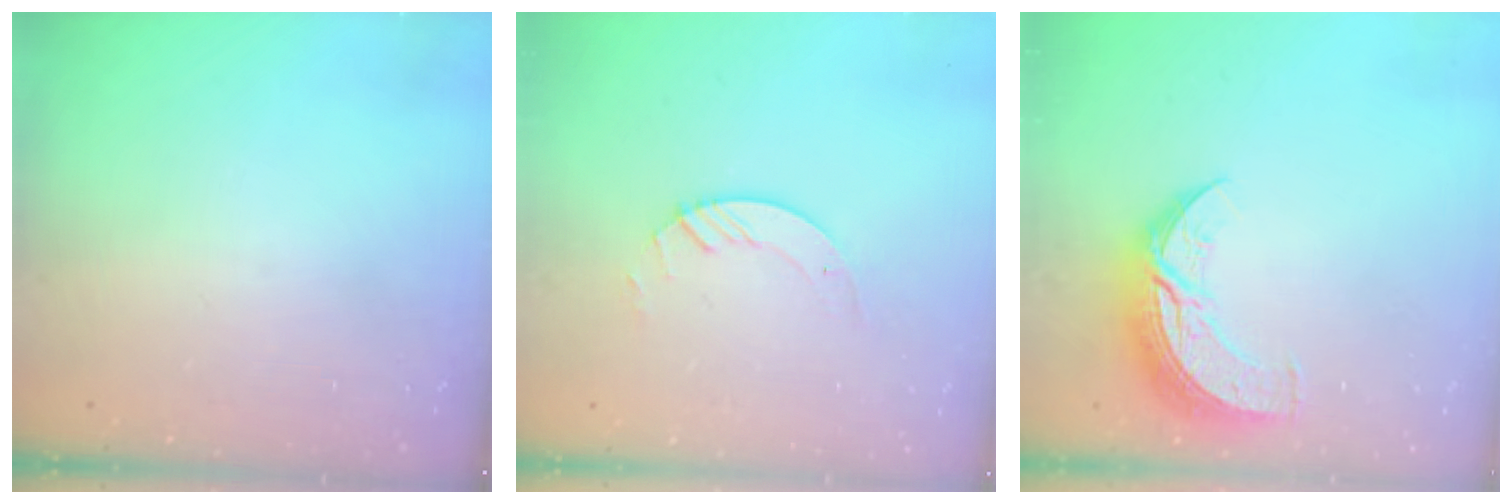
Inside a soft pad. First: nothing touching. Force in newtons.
{"total": 3.9, "press": 3.9, "slide": 0.4}
{"total": 12.7, "press": 12.6, "slide": 0.6}